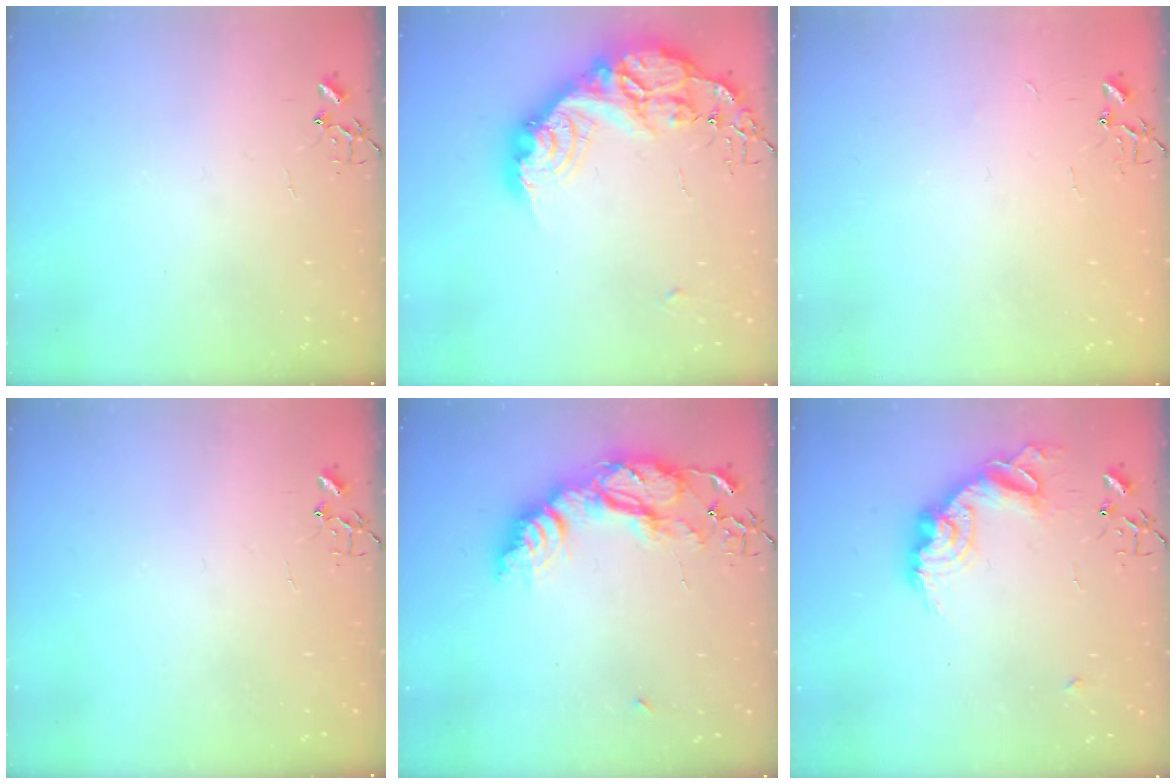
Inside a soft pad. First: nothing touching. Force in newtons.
{"total": 24.7, "press": 24.6, "slide": 2.0}
{"total": 2.4, "press": 2.4, "slide": 0.3}
{"total": 0.0}
{"total": 20.7, "press": 20.6, "slide": 1.8}
{"total": 16.1, "press": 16.1, "slide": 1.0}